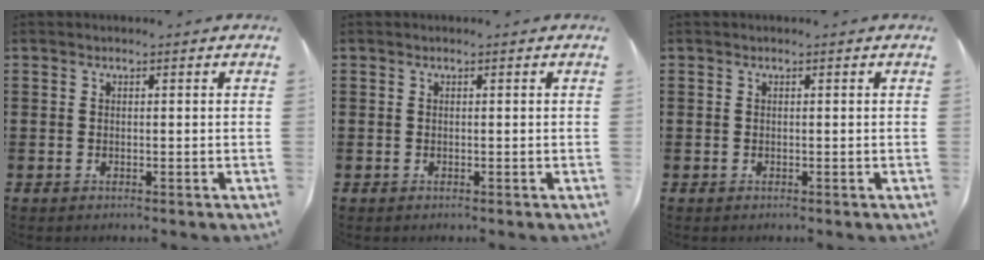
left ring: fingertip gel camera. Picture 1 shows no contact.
{"total": 0.0}
{"total": 0.0}